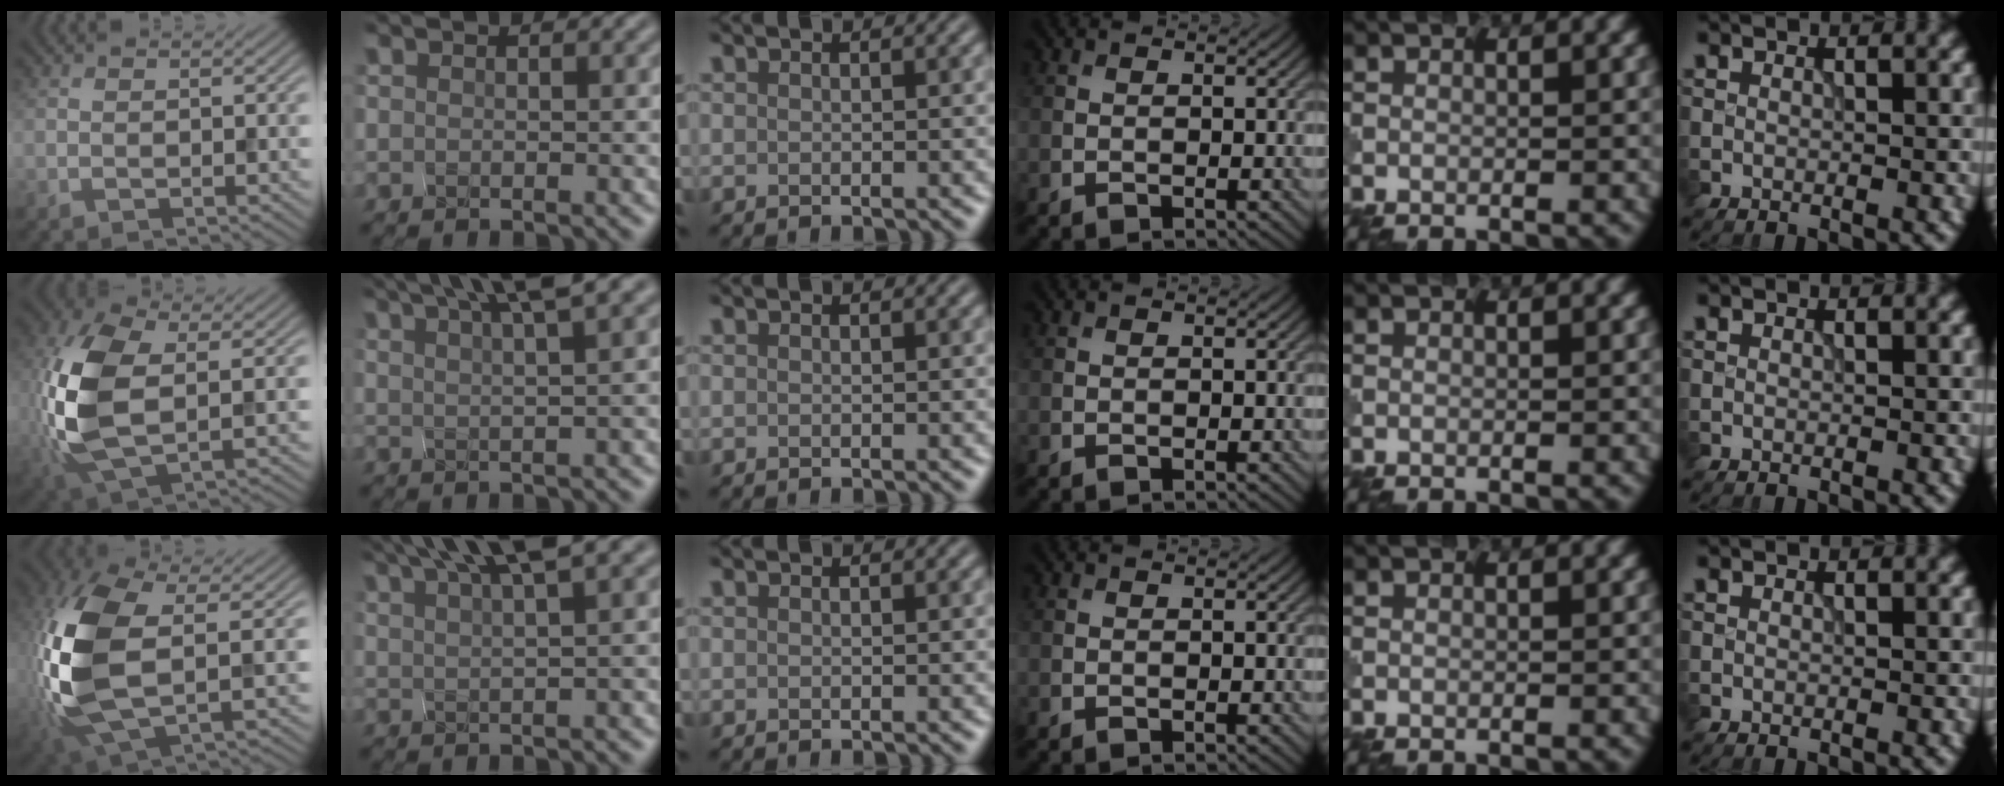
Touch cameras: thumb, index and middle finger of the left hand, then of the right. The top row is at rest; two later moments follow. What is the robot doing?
{"motion": "squeeze", "object": "clothespin"}